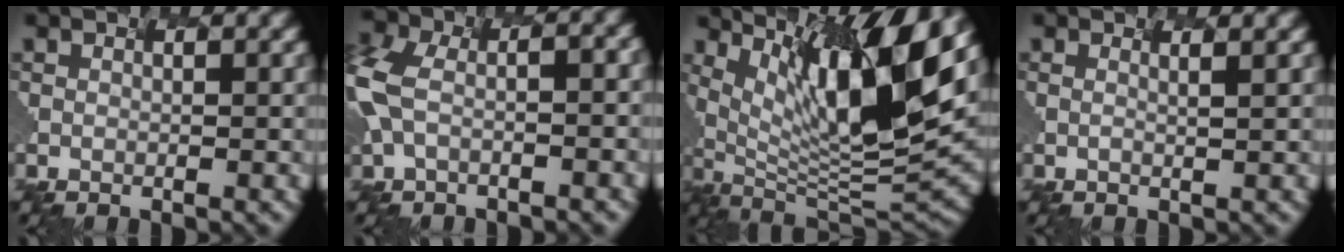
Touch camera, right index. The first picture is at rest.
{"total": 8.0, "force": [-1.9, 4.4, 6.5], "torque": [-0.163, 0.005, -0.017]}
{"total": 12.1, "force": [5.3, 2.9, 10.5], "torque": [-0.190, 0.000, 0.113]}
{"total": 1.3, "force": [0.4, 0.4, 1.1], "torque": [-0.009, 0.009, -0.010]}